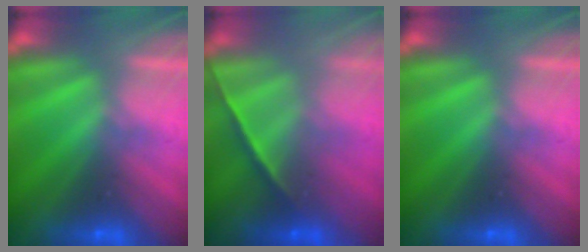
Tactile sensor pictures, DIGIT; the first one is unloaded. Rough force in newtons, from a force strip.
{"total": 1.1}
{"total": 0.0}